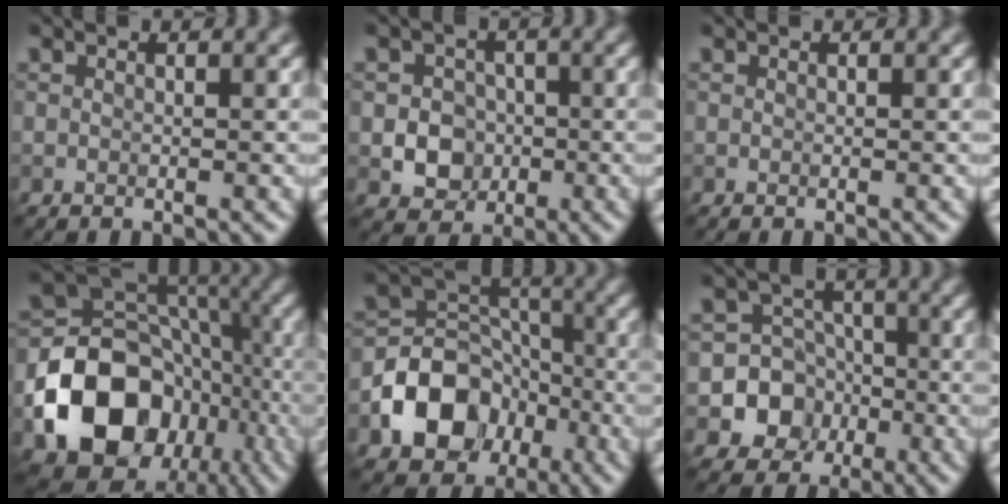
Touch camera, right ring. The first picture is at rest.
{"total": 3.6, "force": [-0.8, 3.2, 1.6], "torque": [-0.010, -0.001, -0.021]}
{"total": 0.0}
{"total": 15.8, "force": [-5.7, 12.8, 7.4], "torque": [-0.130, -0.010, -0.107]}
{"total": 9.0, "force": [-3.8, 7.0, 4.2], "torque": [-0.059, 0.001, -0.078]}
{"total": 8.4, "force": [-2.8, 7.8, 1.5], "torque": [-0.008, 0.001, -0.074]}